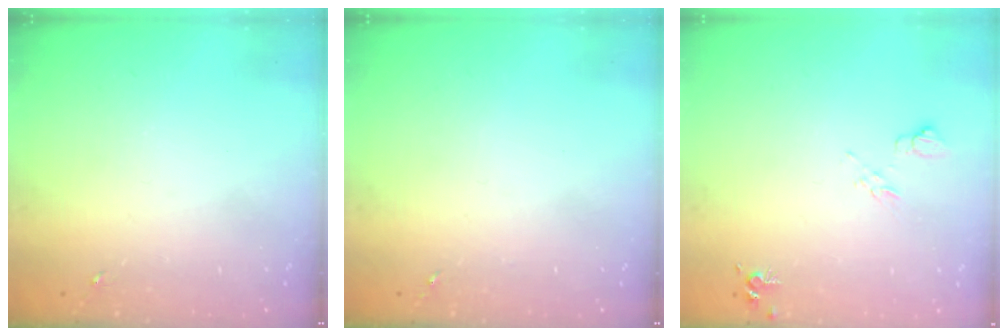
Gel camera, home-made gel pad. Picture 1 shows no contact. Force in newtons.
{"total": 0.0}
{"total": 6.4, "press": 6.3, "slide": 1.1}